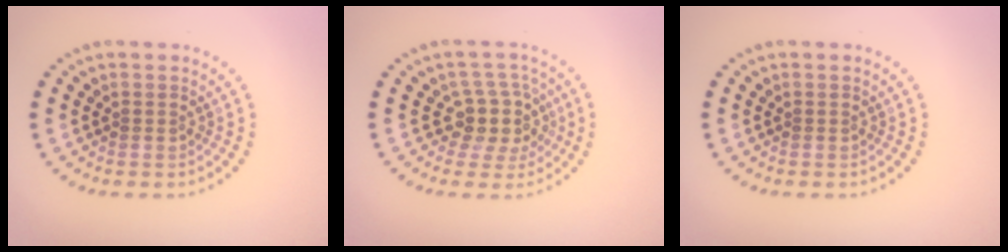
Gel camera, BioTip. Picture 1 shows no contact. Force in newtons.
{"total": 3.7, "press": 2.9, "slide": 2.2}
{"total": 0.0}